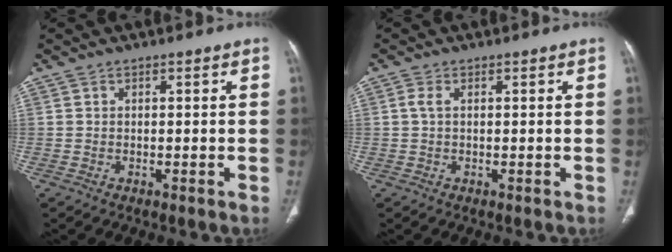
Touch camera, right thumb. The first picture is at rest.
{"total": 1.2, "force": [0.3, 0.6, 1.1], "torque": [-0.033, 0.004, 0.005]}